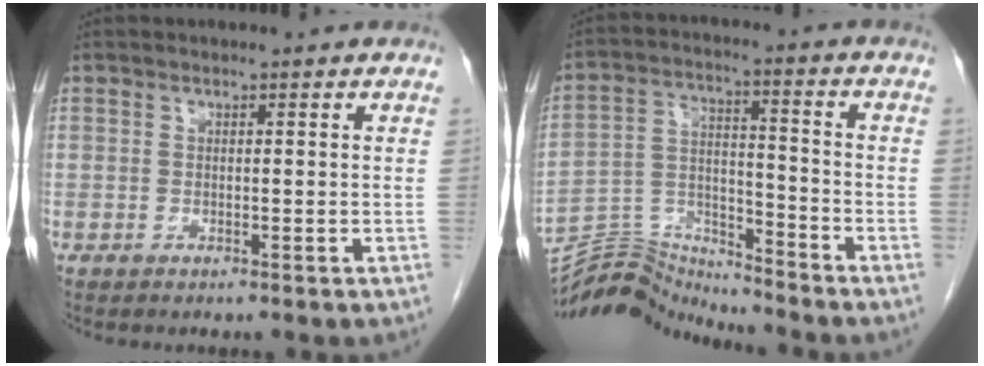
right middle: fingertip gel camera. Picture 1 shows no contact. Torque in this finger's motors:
{"motor_torque": [-0.39, -0.61, -0.27, -0.08]}